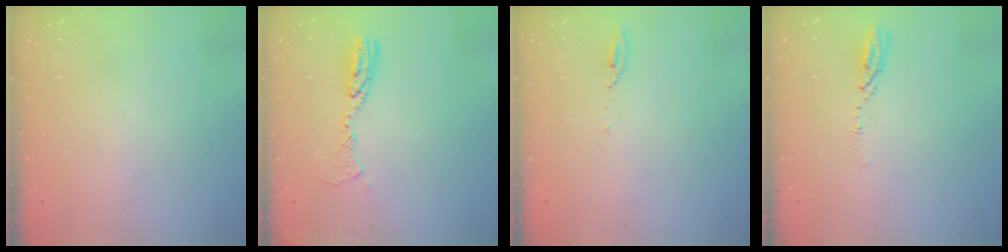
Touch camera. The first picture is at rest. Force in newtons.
{"total": 10.1, "press": 10.1, "slide": 0.6}
{"total": 3.5, "press": 3.4, "slide": 0.7}
{"total": 4.0, "press": 4.0, "slide": 0.3}